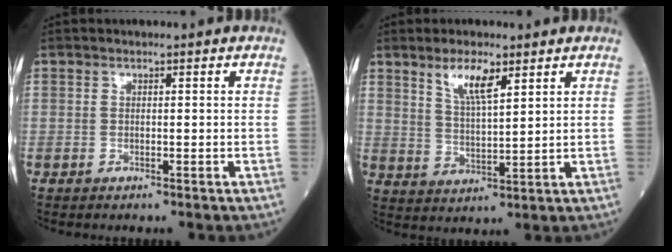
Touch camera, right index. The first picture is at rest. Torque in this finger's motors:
{"motor_torque": [0.21, 0.23, 0.11, 0.08]}